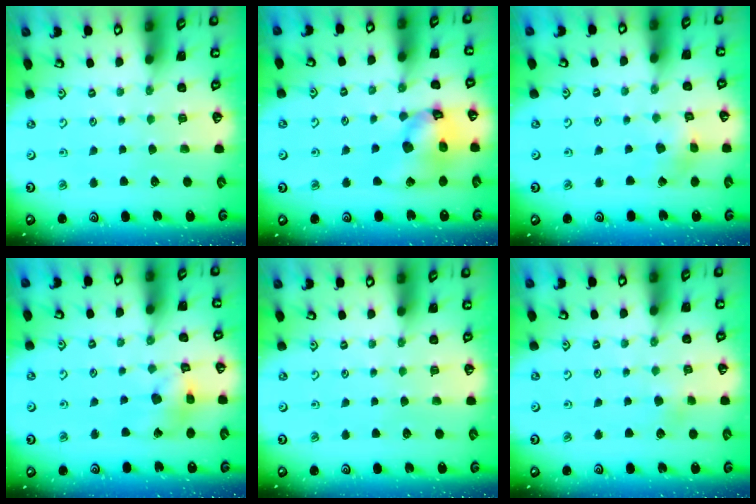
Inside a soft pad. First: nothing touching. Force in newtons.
{"total": 14.5, "press": 14.4, "slide": 2.0}
{"total": 2.2, "press": 2.2, "slide": 0.3}
{"total": 10.8, "press": 10.7, "slide": 1.4}
{"total": 0.0}
{"total": 3.2, "press": 3.2, "slide": 0.3}